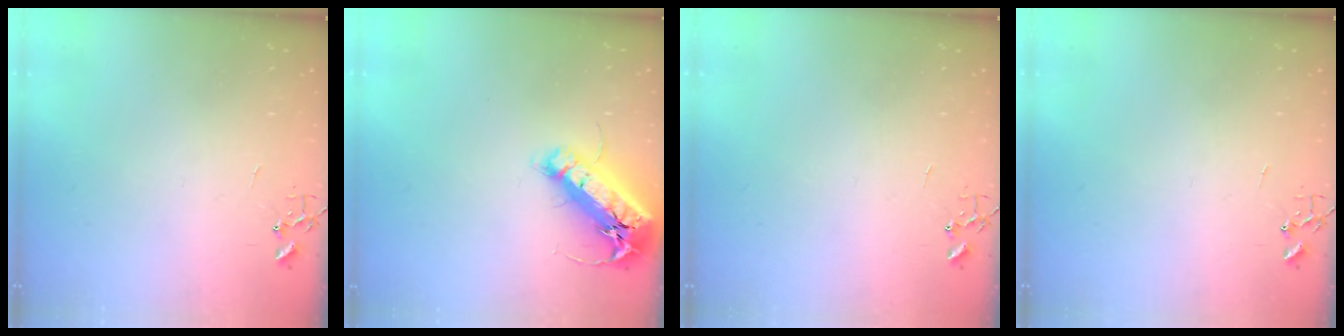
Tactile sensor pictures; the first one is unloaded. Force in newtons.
{"total": 18.8, "press": 18.4, "slide": 3.8}
{"total": 0.0}
{"total": 0.0}